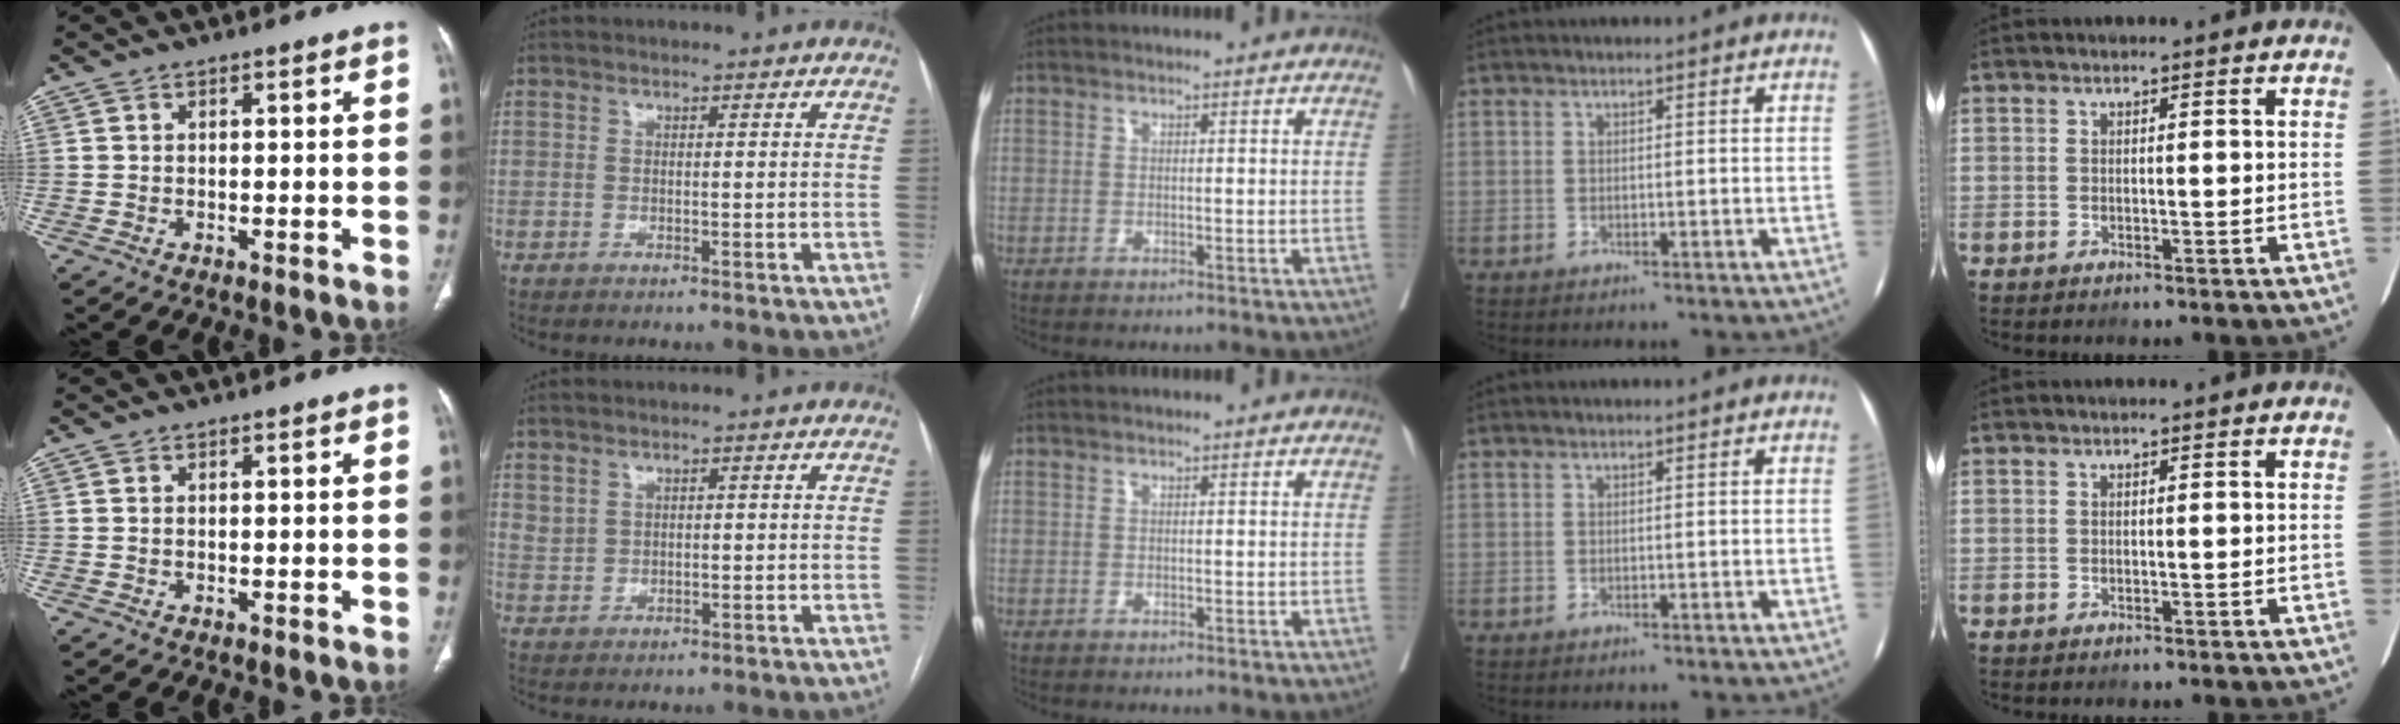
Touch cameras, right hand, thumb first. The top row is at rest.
{"index": {"total": 2.1, "force": [1.4, 1.4, 0.6], "torque": [-0.007, 0.004, 0.031]}}